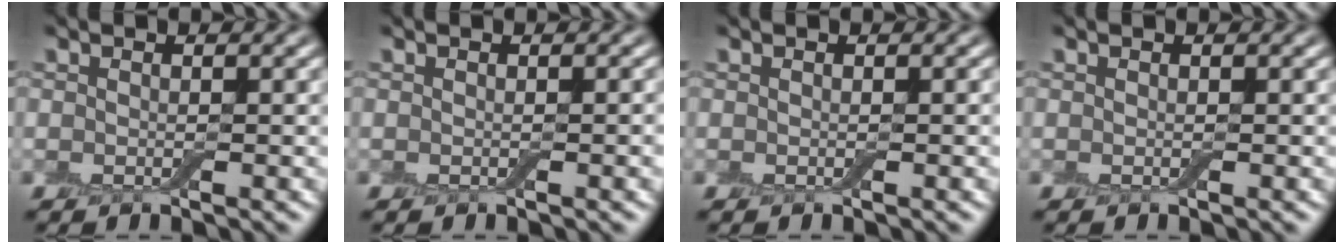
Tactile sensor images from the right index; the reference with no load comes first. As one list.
[{"total": 0.7, "force": [-0.1, 0.1, 0.7], "torque": [-0.007, 0.001, 0.000]}, {"total": 0.0}, {"total": 0.0}]